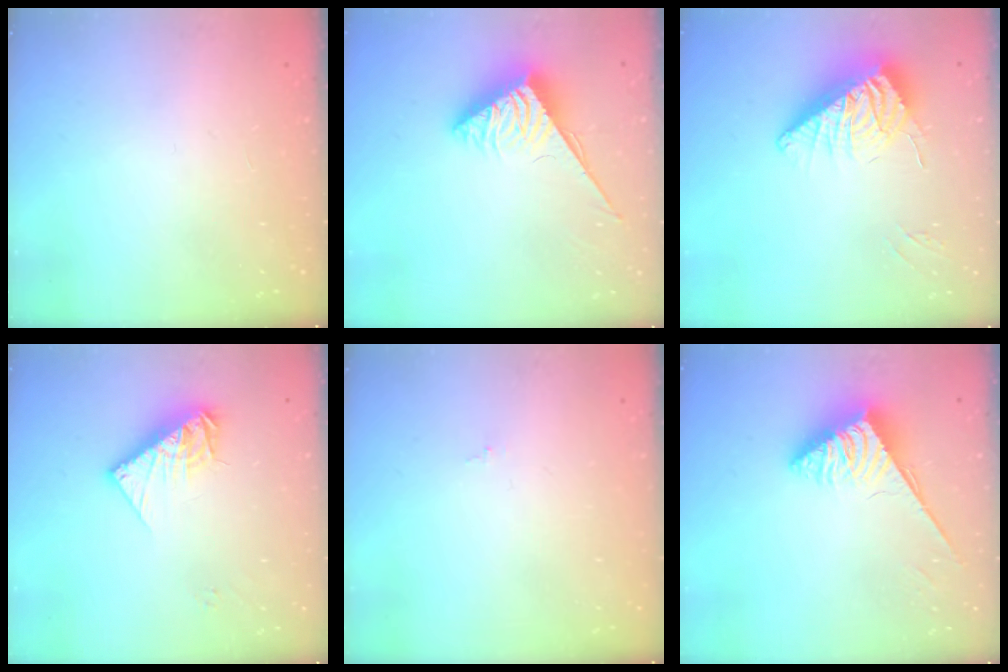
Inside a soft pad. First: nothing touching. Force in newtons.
{"total": 4.0, "press": 4.0, "slide": 0.6}
{"total": 11.9, "press": 11.7, "slide": 2.2}
{"total": 10.4, "press": 10.4, "slide": 0.9}
{"total": 0.0}
{"total": 3.6, "press": 3.5, "slide": 0.6}